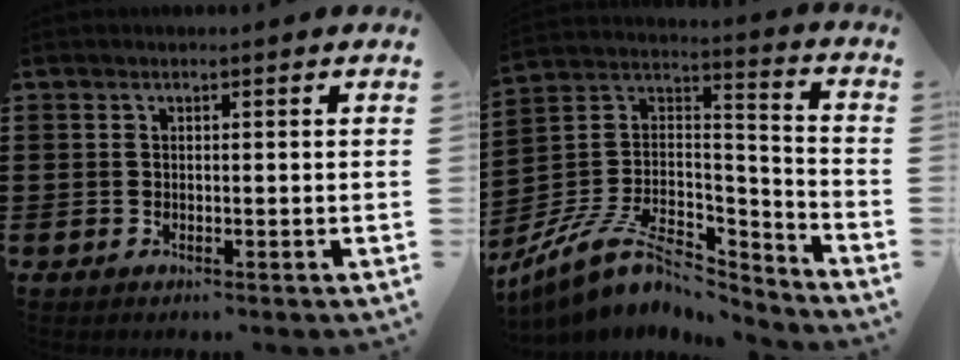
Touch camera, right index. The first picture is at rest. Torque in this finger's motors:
{"motor_torque": [-1.49, 0.65, -0.55, -0.21]}